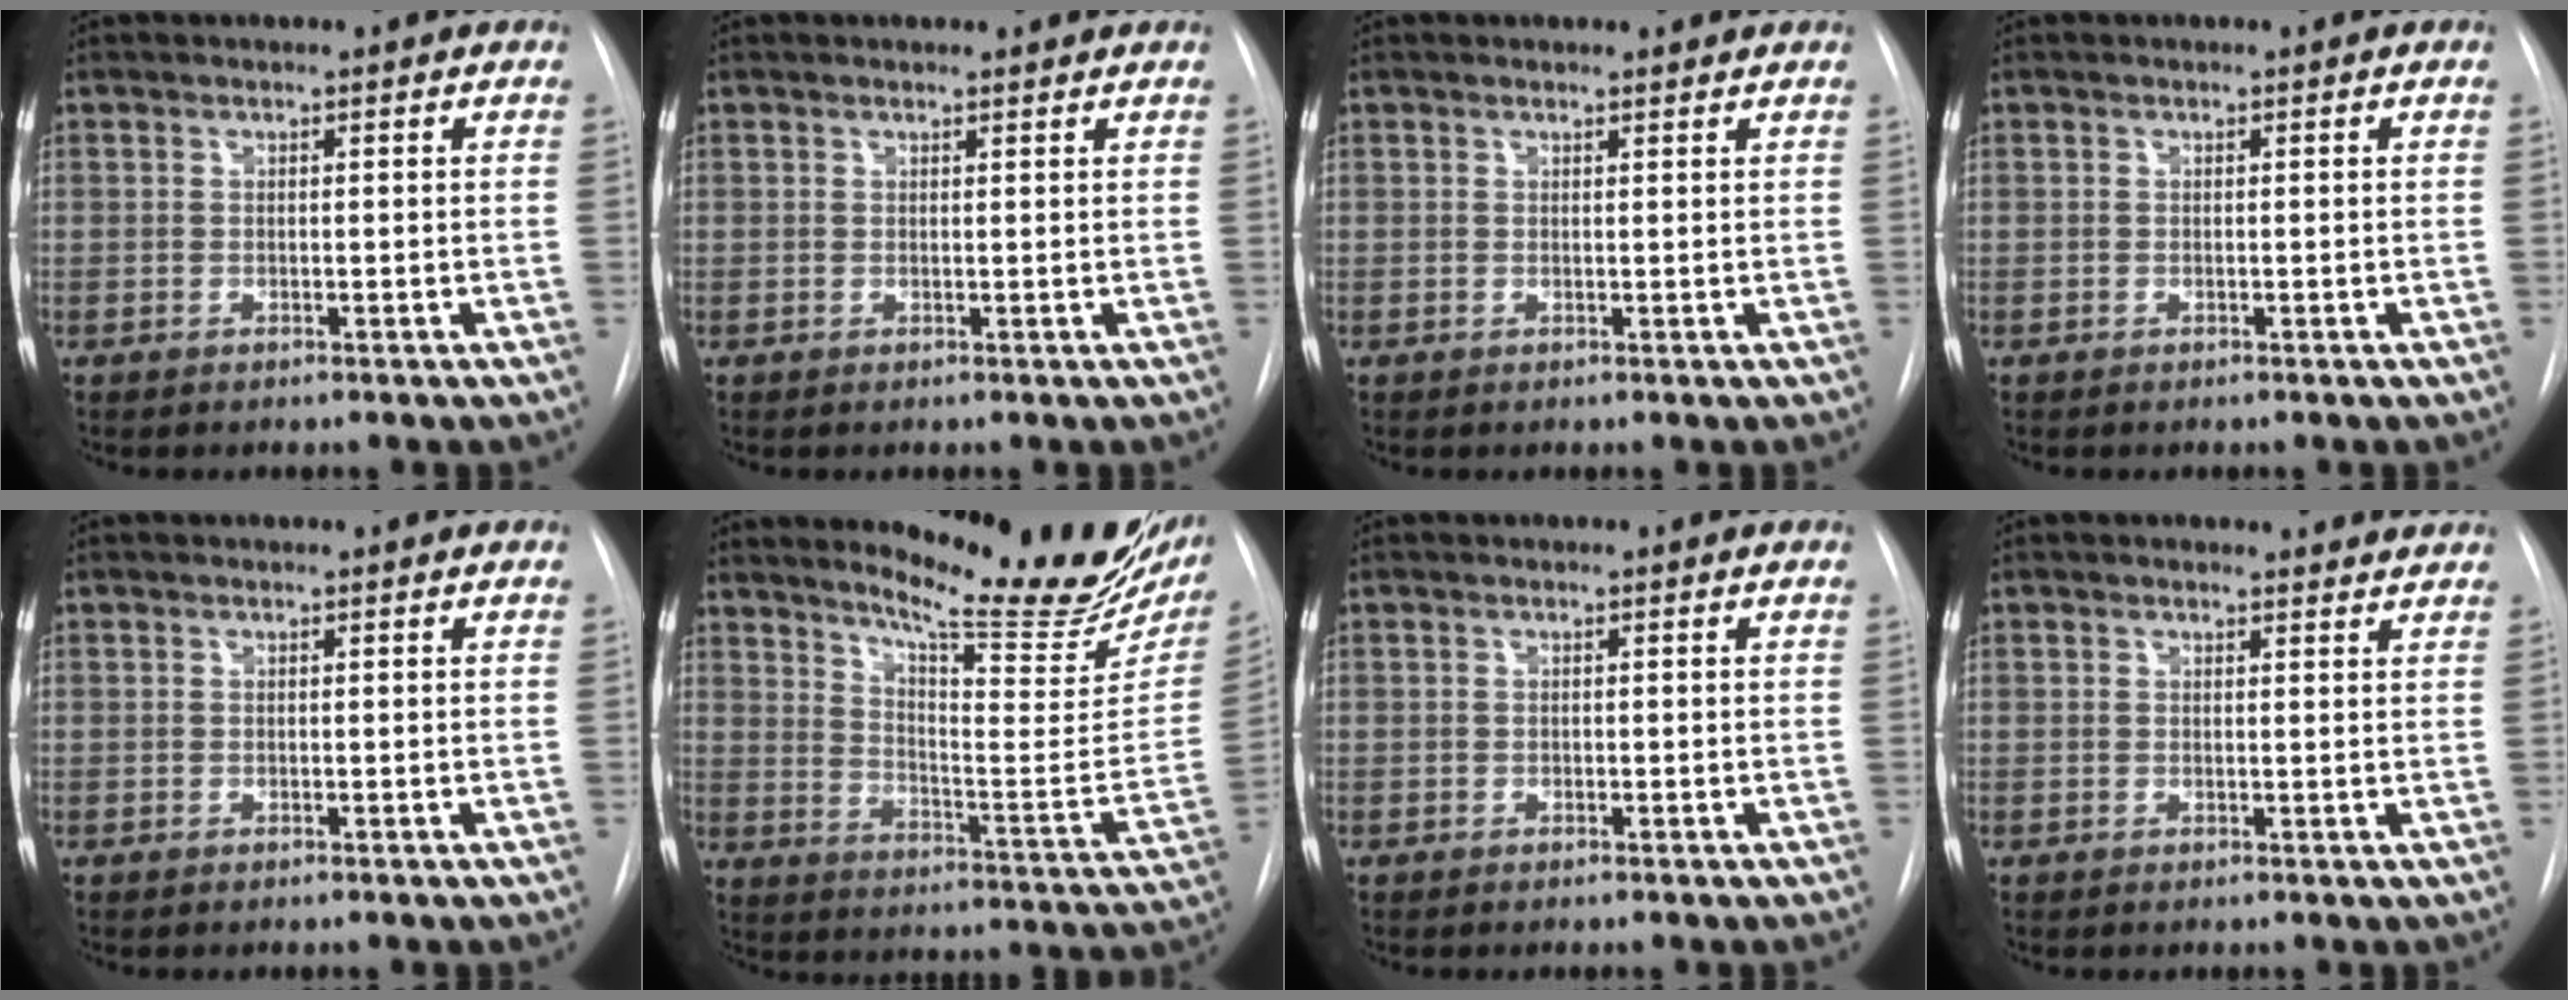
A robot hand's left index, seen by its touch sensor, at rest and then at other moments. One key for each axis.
{"total": 1.8, "fx": 1.8, "fy": 0.2, "fz": 0.2, "tx": -0.011, "ty": 0.002, "tz": 0.018}
{"total": 1.9, "fx": 1.9, "fy": 0.3, "fz": 0.2, "tx": -0.011, "ty": 0.002, "tz": 0.019}
{"total": 0.0}
{"total": 0.0}
{"total": 22.1, "fx": 18.3, "fy": 3.3, "fz": 12.0, "tx": -0.175, "ty": -0.076, "tz": 0.238}
{"total": 0.0}
{"total": 1.7, "fx": 1.7, "fy": 0.3, "fz": 0.1, "tx": -0.010, "ty": -0.006, "tz": 0.012}